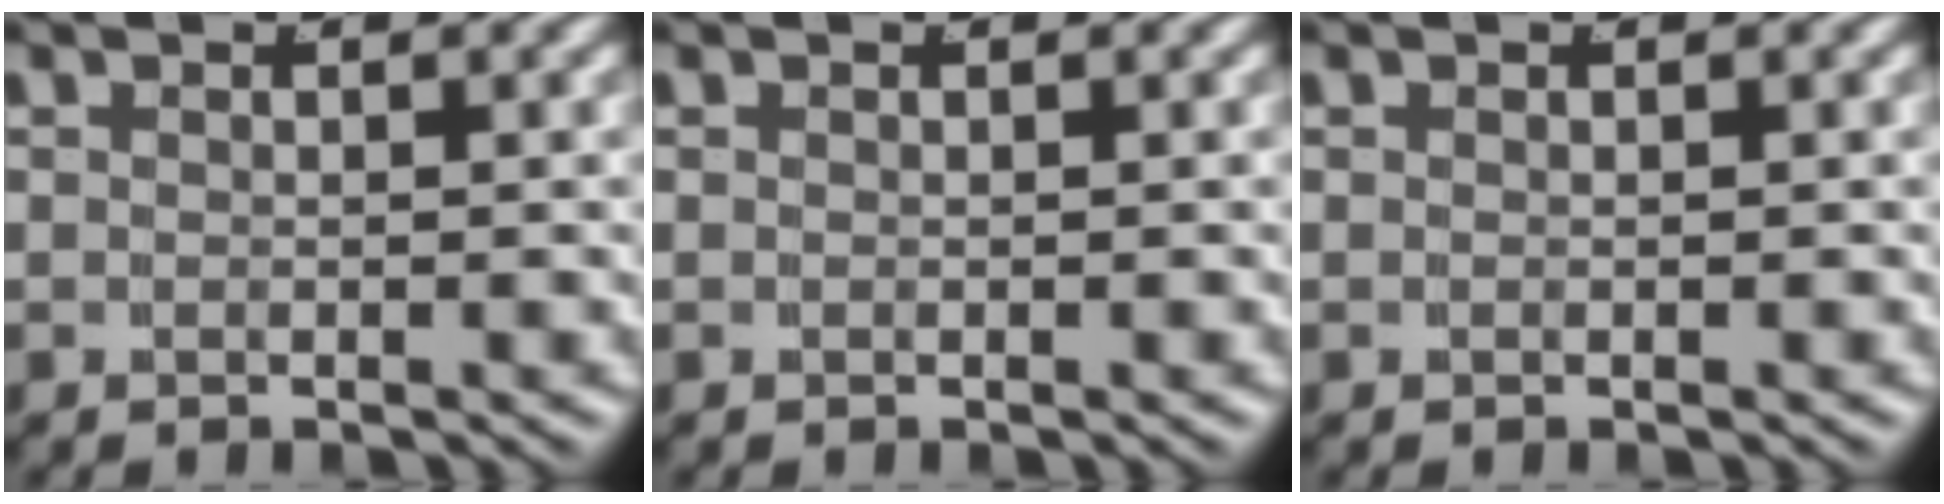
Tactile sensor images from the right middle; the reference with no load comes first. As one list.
[{"total": 0.0}, {"total": 0.0}]